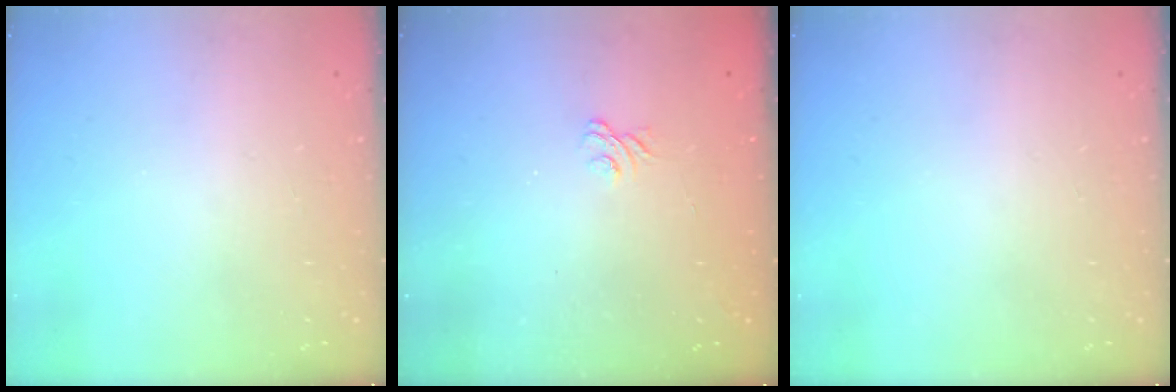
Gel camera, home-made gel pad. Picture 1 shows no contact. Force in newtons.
{"total": 1.9, "press": 1.5, "slide": 1.1}
{"total": 0.0}